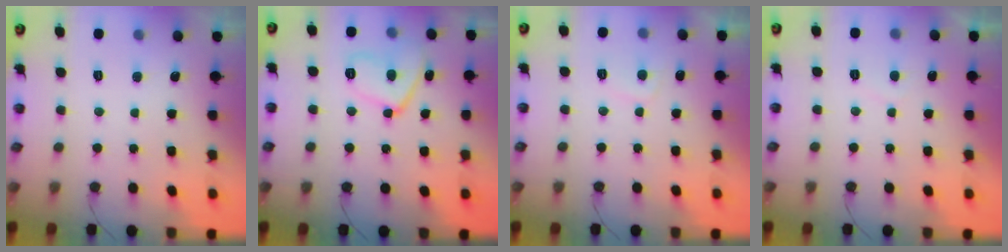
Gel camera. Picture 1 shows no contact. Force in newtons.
{"total": 9.9, "press": 9.9, "slide": 0.8}
{"total": 2.9, "press": 2.8, "slide": 0.6}
{"total": 0.5, "press": 0.1, "slide": 0.5}